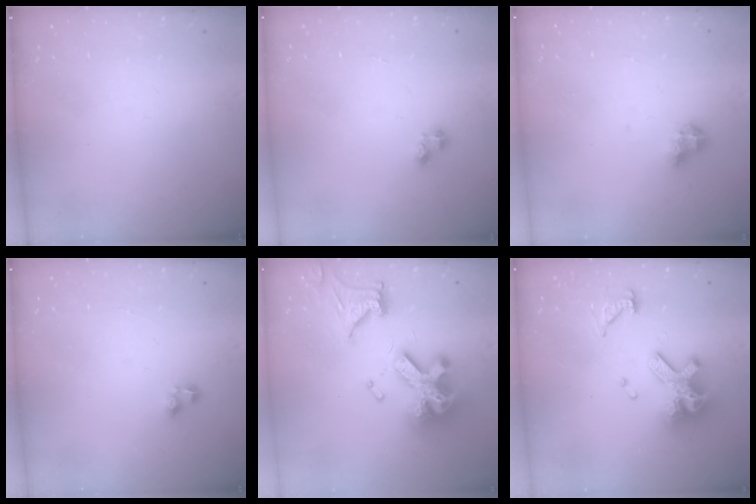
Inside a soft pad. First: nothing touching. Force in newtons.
{"total": 2.6, "press": 2.6, "slide": 0.4}
{"total": 6.4, "press": 6.4, "slide": 0.3}
{"total": 3.8, "press": 3.8, "slide": 0.6}
{"total": 20.1, "press": 20.0, "slide": 2.1}
{"total": 14.4, "press": 14.4, "slide": 1.6}